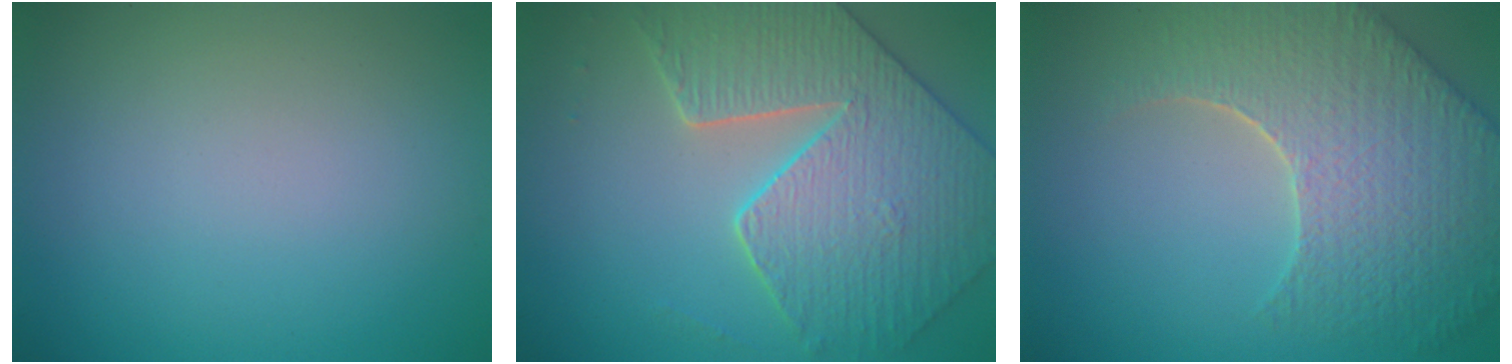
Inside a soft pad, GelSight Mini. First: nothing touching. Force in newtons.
{"total": 6.0, "press": 5.4, "slide": 2.6}
{"total": 8.3, "press": 6.1, "slide": 5.6}